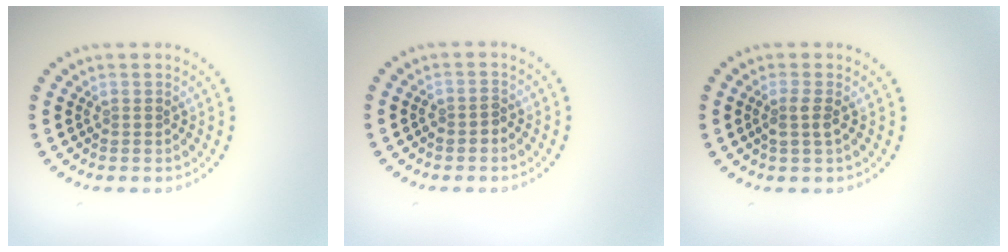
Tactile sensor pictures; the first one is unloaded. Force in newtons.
{"total": 1.1, "press": 1.0, "slide": 0.4}
{"total": 1.6, "press": 1.3, "slide": 0.9}